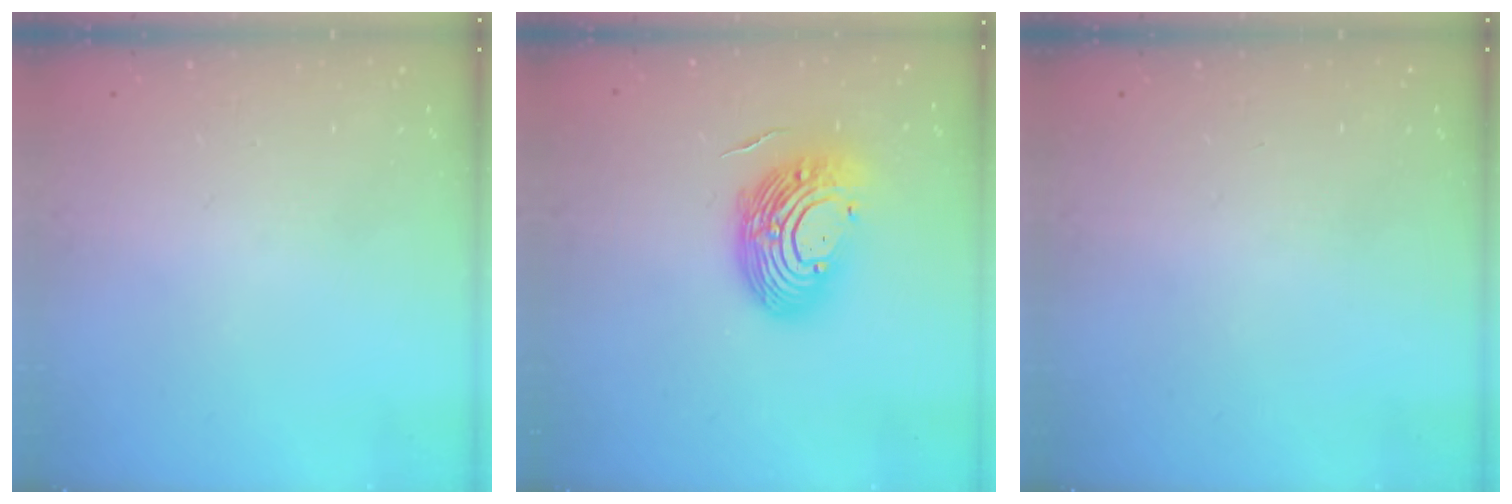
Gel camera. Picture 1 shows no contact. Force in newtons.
{"total": 14.4, "press": 14.2, "slide": 2.4}
{"total": 0.0}